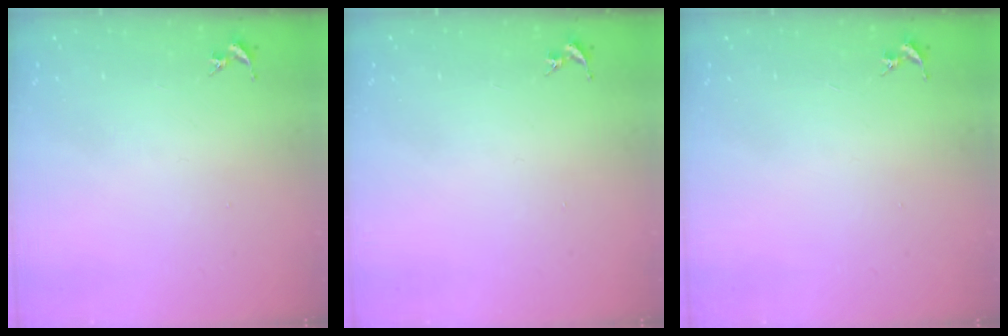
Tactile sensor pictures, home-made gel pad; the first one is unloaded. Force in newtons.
{"total": 0.0}
{"total": 0.0}